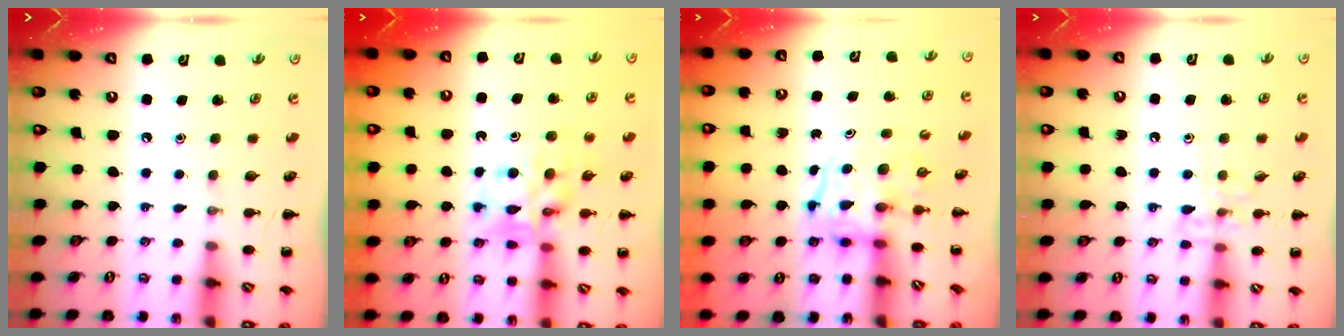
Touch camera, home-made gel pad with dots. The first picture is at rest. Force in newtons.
{"total": 11.1, "press": 10.5, "slide": 3.7}
{"total": 3.2, "press": 3.2, "slide": 0.6}
{"total": 7.7, "press": 7.6, "slide": 1.0}